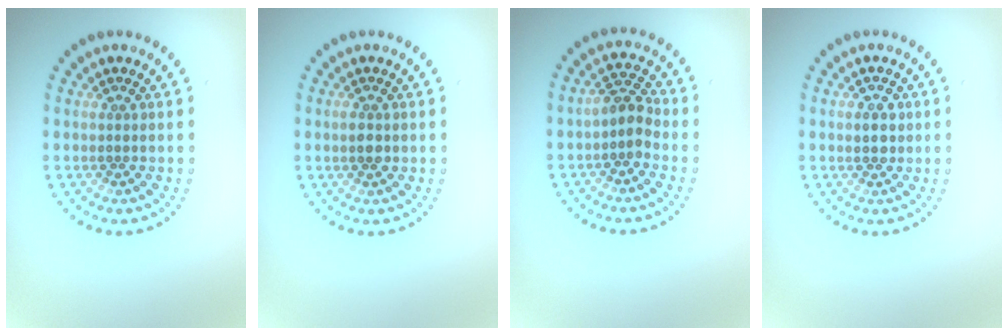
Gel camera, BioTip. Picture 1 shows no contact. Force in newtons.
{"total": 1.3, "press": 1.3, "slide": 0.1}
{"total": 2.4, "press": 2.2, "slide": 1.1}
{"total": 1.6, "press": 1.6, "slide": 0.3}